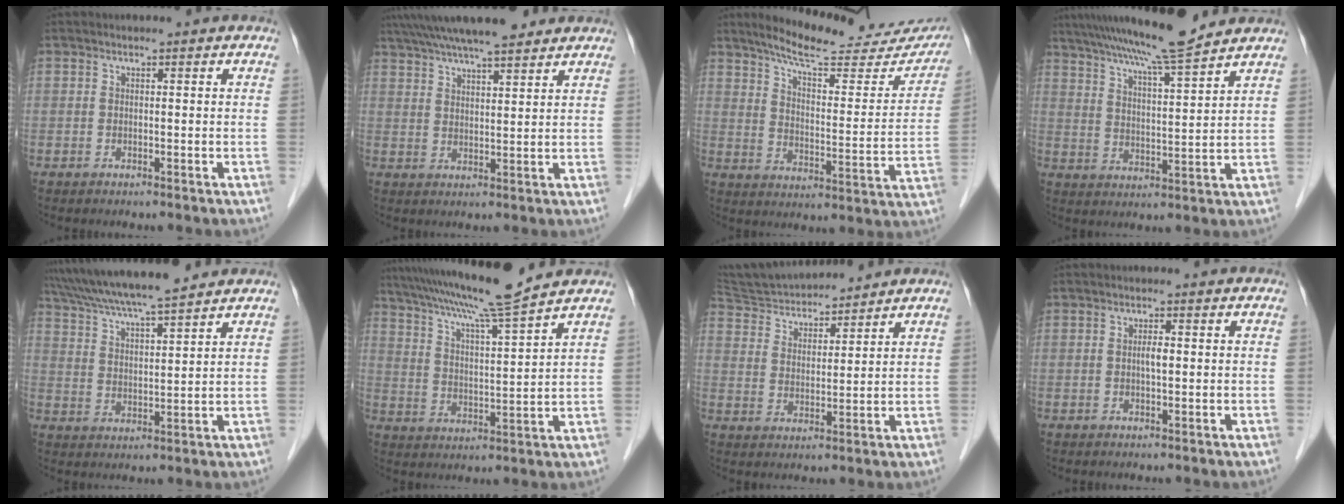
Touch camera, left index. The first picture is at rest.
{"total": 14.6, "force": [12.4, 2.1, 7.4], "torque": [-0.127, 0.034, 0.193]}
{"total": 22.0, "force": [19.6, 4.3, 9.0], "torque": [-0.119, -0.034, 0.252]}
{"total": 13.2, "force": [11.4, -0.6, 6.6], "torque": [-0.116, 0.012, 0.178]}
{"total": 14.3, "force": [12.6, 0.4, 6.6], "torque": [-0.123, 0.027, 0.205]}
{"total": 13.8, "force": [11.8, -1.5, 6.9], "torque": [-0.124, 0.005, 0.190]}
{"total": 12.5, "force": [11.8, 1.9, 3.5], "torque": [-0.068, 0.025, 0.209]}
{"total": 1.5, "force": [0.0, 0.3, 1.4], "torque": [-0.026, 0.001, -0.002]}